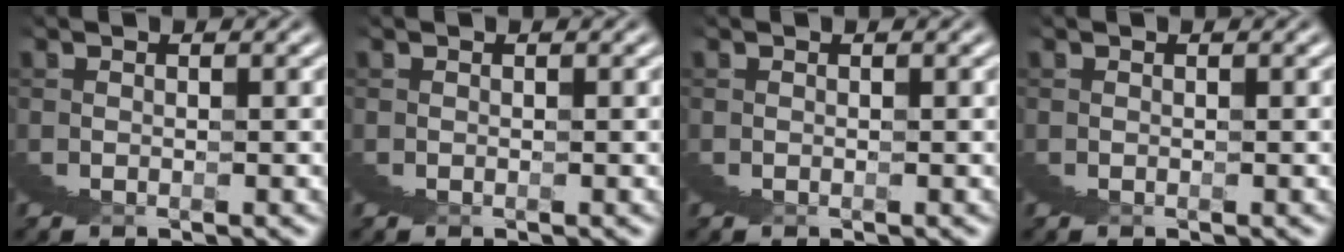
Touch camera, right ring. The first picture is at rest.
{"total": 0.0}
{"total": 0.0}
{"total": 0.0}